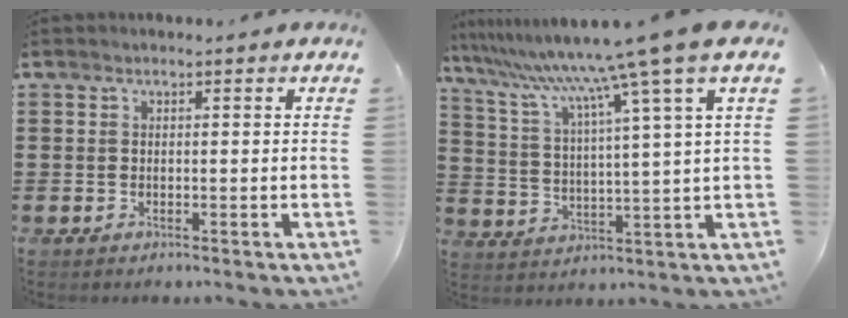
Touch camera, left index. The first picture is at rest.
{"total": 11.5, "force": [9.0, -1.8, 6.9], "torque": [-0.171, -0.057, 0.139]}